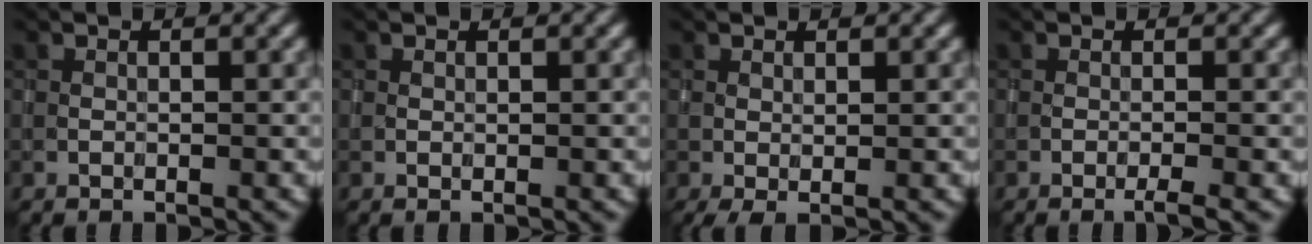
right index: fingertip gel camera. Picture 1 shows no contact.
{"total": 0.0}
{"total": 1.2, "force": [-0.1, 0.3, 1.2], "torque": [-0.032, -0.007, -0.001]}
{"total": 1.5, "force": [-0.8, 0.2, 1.3], "torque": [-0.015, 0.003, -0.017]}